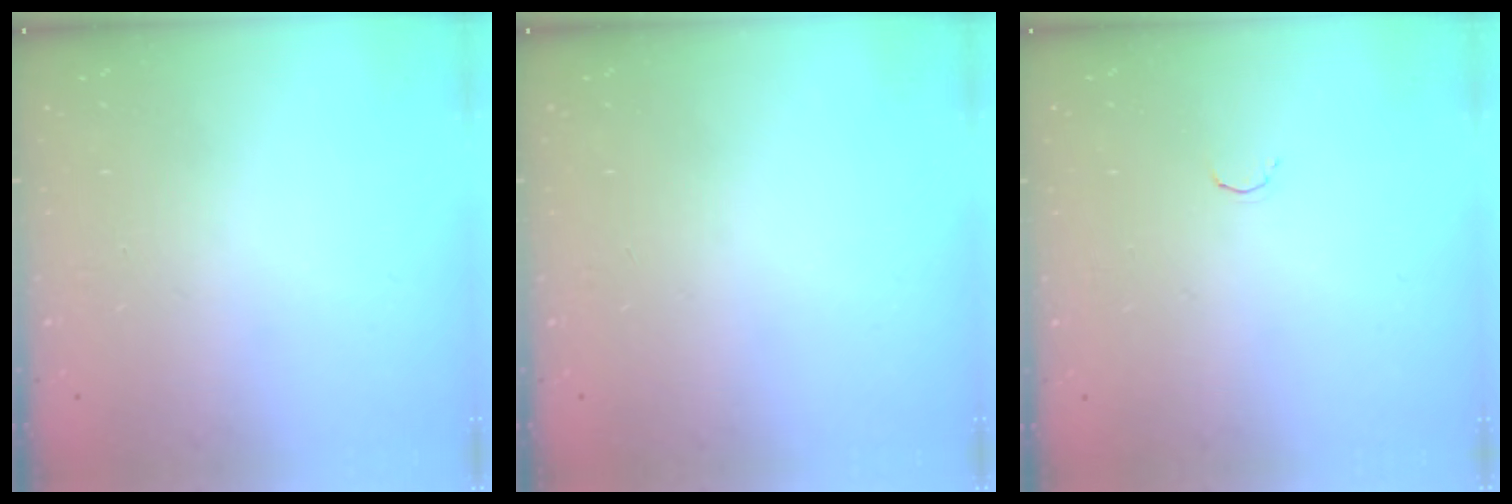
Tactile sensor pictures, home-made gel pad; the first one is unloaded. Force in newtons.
{"total": 0.0}
{"total": 1.8, "press": 1.7, "slide": 0.4}